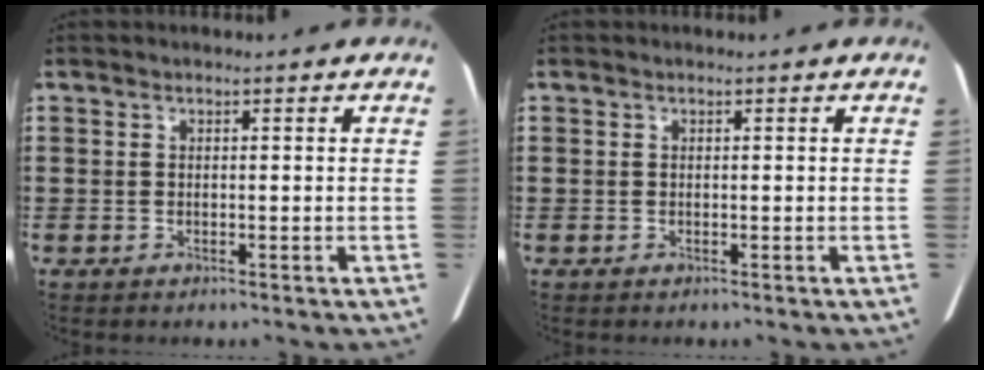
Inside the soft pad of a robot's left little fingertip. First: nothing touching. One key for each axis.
{"total": 0.0}